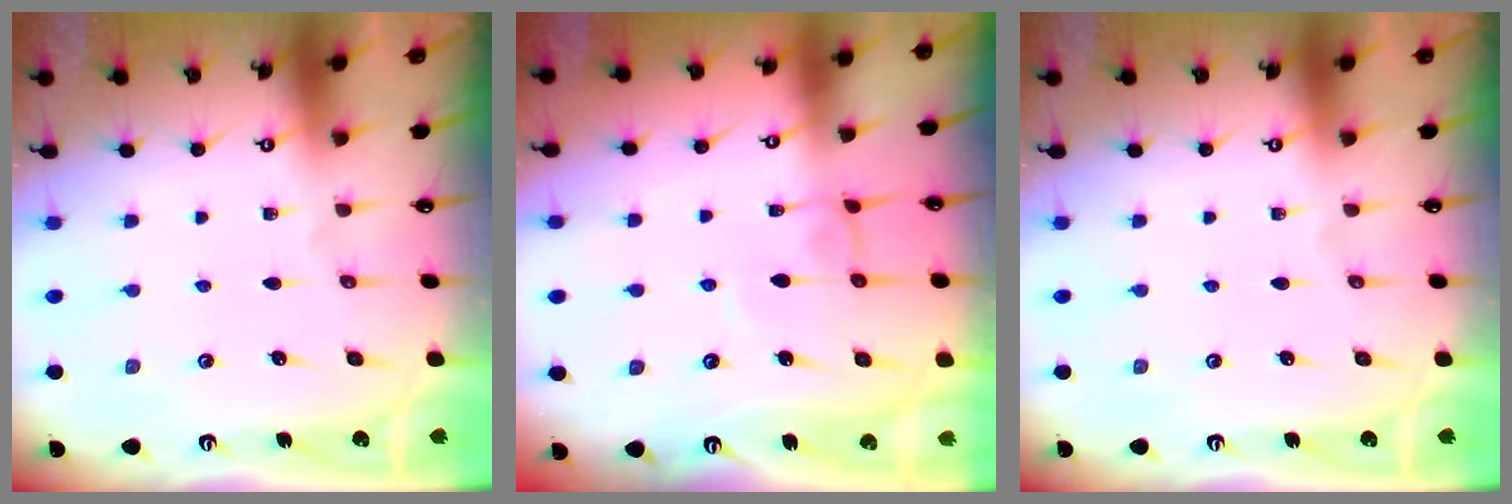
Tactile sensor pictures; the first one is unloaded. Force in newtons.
{"total": 2.3, "press": 2.3, "slide": 0.2}
{"total": 0.0}